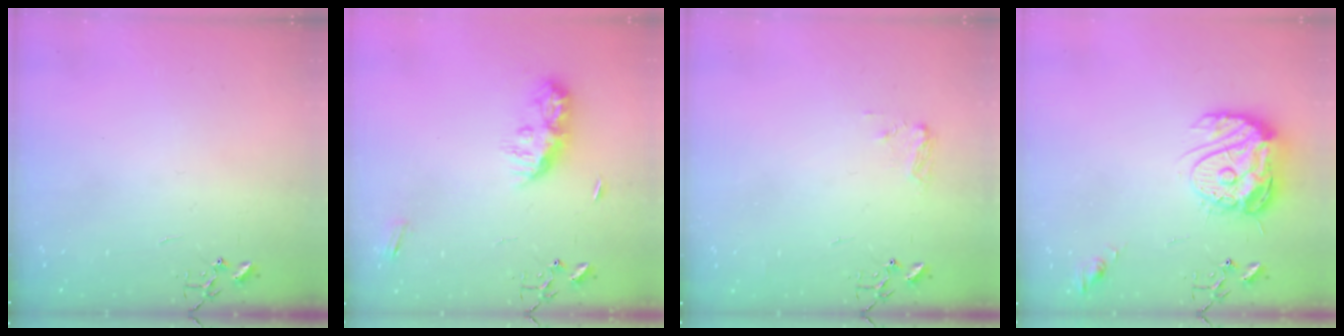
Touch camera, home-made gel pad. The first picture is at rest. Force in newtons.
{"total": 9.3, "press": 9.3, "slide": 0.1}
{"total": 6.2, "press": 6.2, "slide": 0.6}
{"total": 16.7, "press": 16.6, "slide": 1.5}